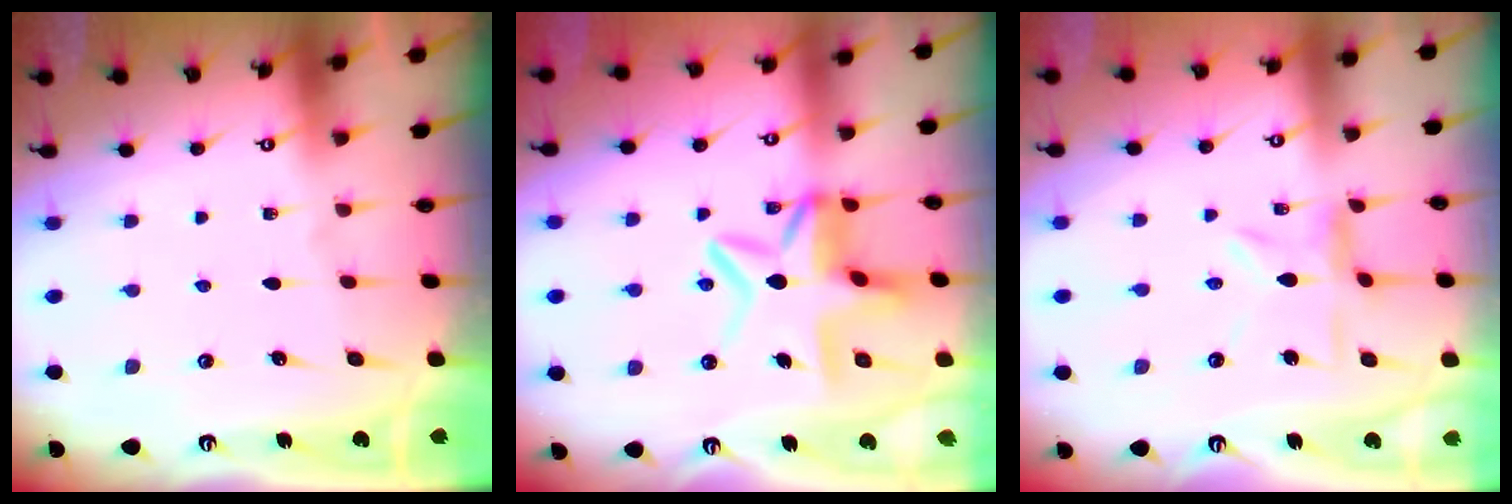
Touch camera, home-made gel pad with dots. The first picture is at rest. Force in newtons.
{"total": 11.3, "press": 11.2, "slide": 1.2}
{"total": 4.8, "press": 4.8, "slide": 0.5}